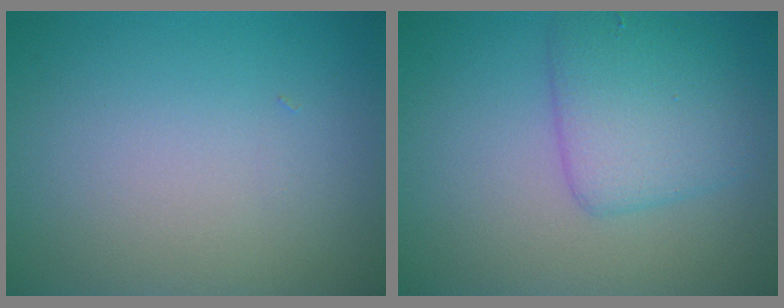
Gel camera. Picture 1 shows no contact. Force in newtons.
{"total": 4.3, "press": 4.3, "slide": 0.0}